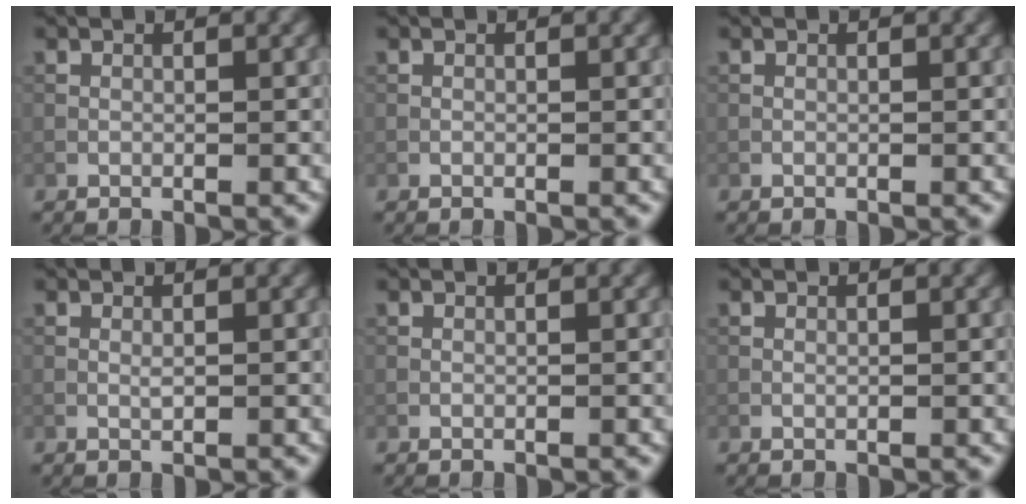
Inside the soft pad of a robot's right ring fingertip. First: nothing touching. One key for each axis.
{"total": 0.0}
{"total": 0.0}
{"total": 0.6, "fx": 0.0, "fy": 0.2, "fz": 0.5, "tx": -0.013, "ty": 0.000, "tz": 0.001}
{"total": 0.0}
{"total": 0.0}